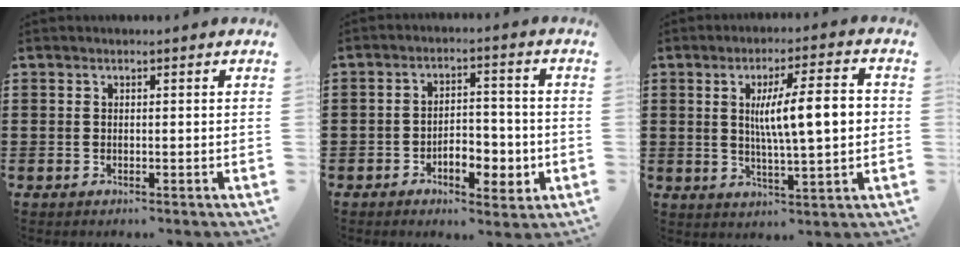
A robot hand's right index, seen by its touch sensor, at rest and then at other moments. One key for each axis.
{"total": 6.0, "fx": -2.2, "fy": 3.3, "fz": 4.6, "tx": -0.063, "ty": 0.005, "tz": -0.042}
{"total": 10.4, "fx": 1.4, "fy": 2.2, "fz": 10.1, "tx": -0.171, "ty": 0.002, "tz": 0.017}